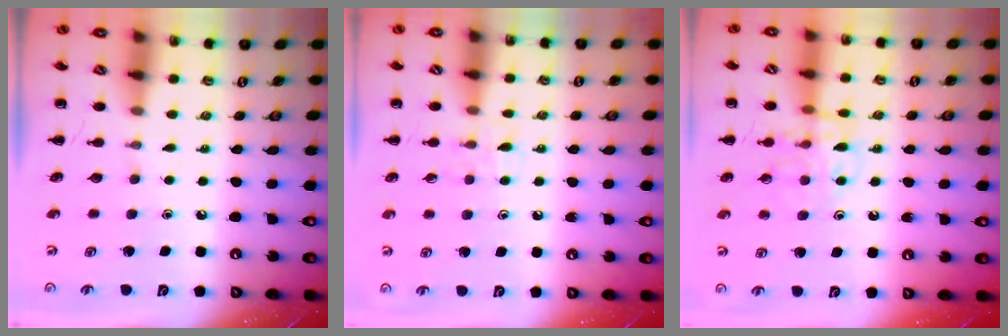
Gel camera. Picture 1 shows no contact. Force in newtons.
{"total": 5.8, "press": 5.4, "slide": 2.2}
{"total": 11.0, "press": 11.0, "slide": 1.1}